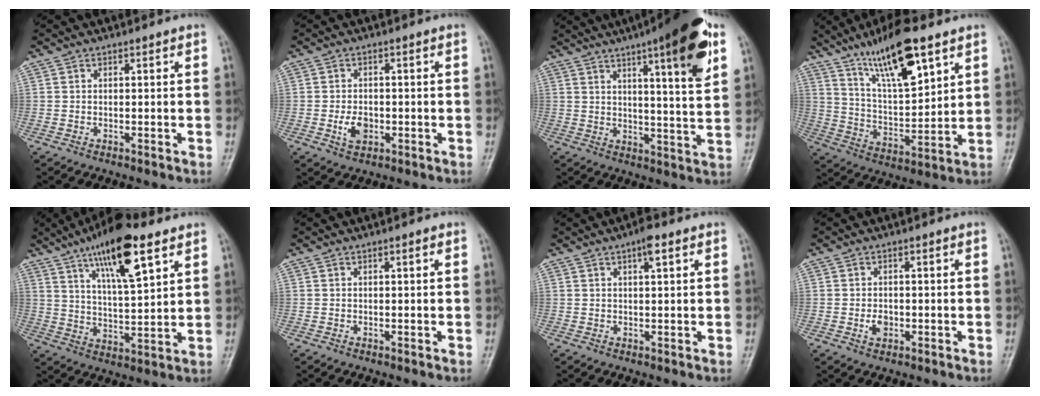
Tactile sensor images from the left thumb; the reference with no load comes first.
{"total": 4.1, "force": [-1.0, 2.8, 2.8], "torque": [-0.043, 0.001, -0.015]}
{"total": 16.8, "force": [8.5, 2.8, 14.2], "torque": [-0.185, -0.029, 0.117]}
{"total": 15.6, "force": [9.6, 4.4, 11.5], "torque": [-0.181, -0.047, 0.179]}
{"total": 15.4, "force": [8.7, 4.2, 12.0], "torque": [-0.184, -0.032, 0.149]}
{"total": 0.7, "force": [0.3, 0.1, 0.6], "torque": [-0.011, 0.001, 0.003]}
{"total": 3.2, "force": [1.6, 0.8, 2.7], "torque": [-0.041, 0.001, 0.024]}
{"total": 2.4, "force": [-0.6, 1.8, 1.5], "torque": [-0.020, 0.002, -0.008]}